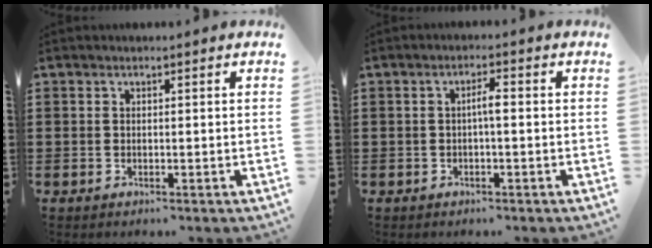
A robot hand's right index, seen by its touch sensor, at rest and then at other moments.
{"total": 2.2, "force": [-0.2, 0.4, 2.1], "torque": [-0.039, 0.004, -0.007]}